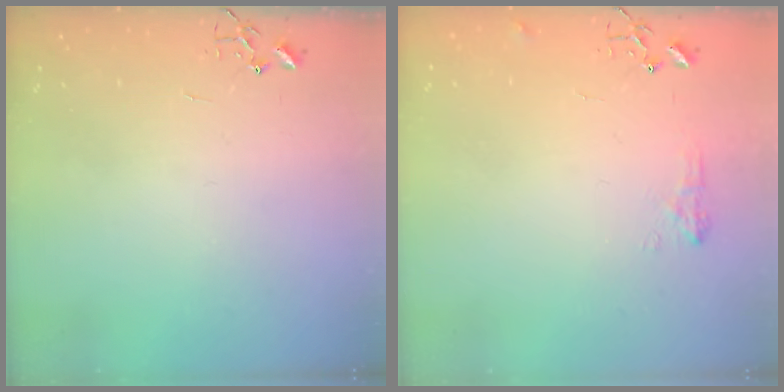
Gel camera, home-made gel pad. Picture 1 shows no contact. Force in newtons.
{"total": 6.4, "press": 6.3, "slide": 0.8}